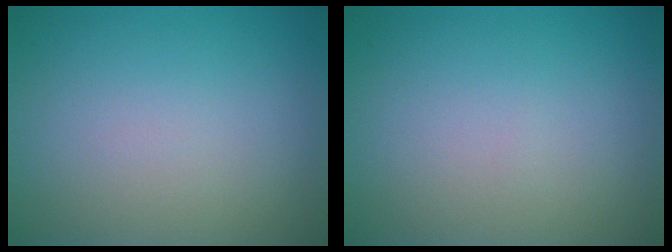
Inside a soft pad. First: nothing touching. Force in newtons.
{"total": 0.0}